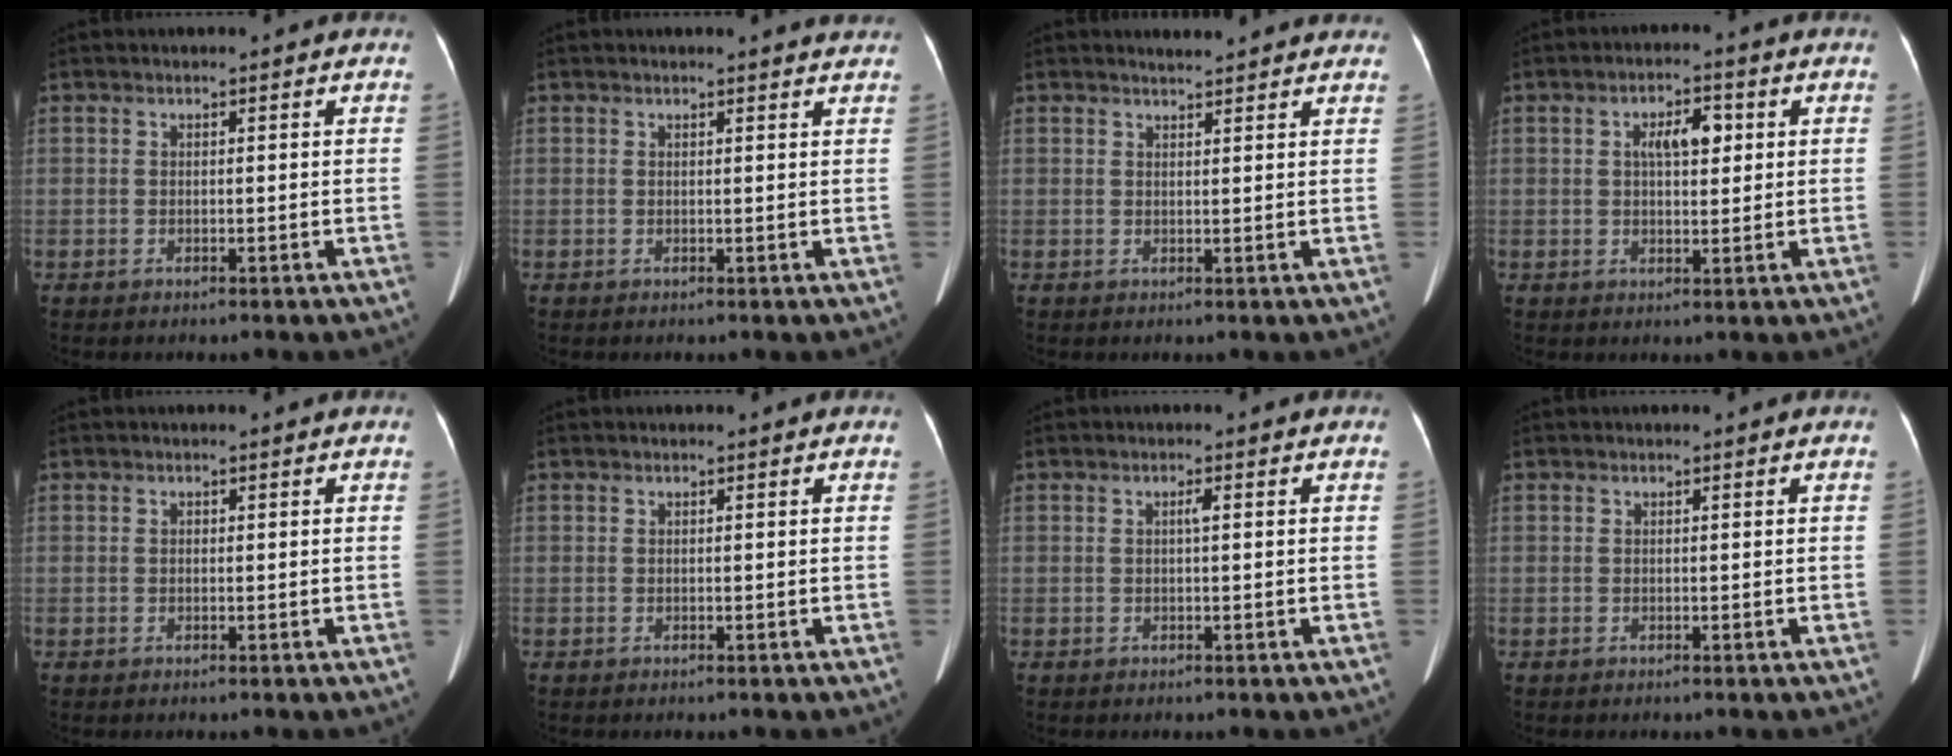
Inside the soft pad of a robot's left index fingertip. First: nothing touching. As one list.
[{"total": 2.4, "force": [2.4, 0.0, 0.2], "torque": [-0.005, -0.008, 0.013]}, {"total": 5.3, "force": [5.1, 0.7, 1.4], "torque": [-0.017, 0.015, 0.050]}, {"total": 4.7, "force": [1.3, 1.9, 4.1], "torque": [-0.072, 0.012, 0.022]}, {"total": 0.0}, {"total": 0.0}, {"total": 0.9, "force": [0.2, 0.0, 0.9], "torque": [-0.021, -0.002, 0.003]}, {"total": 0.0}]